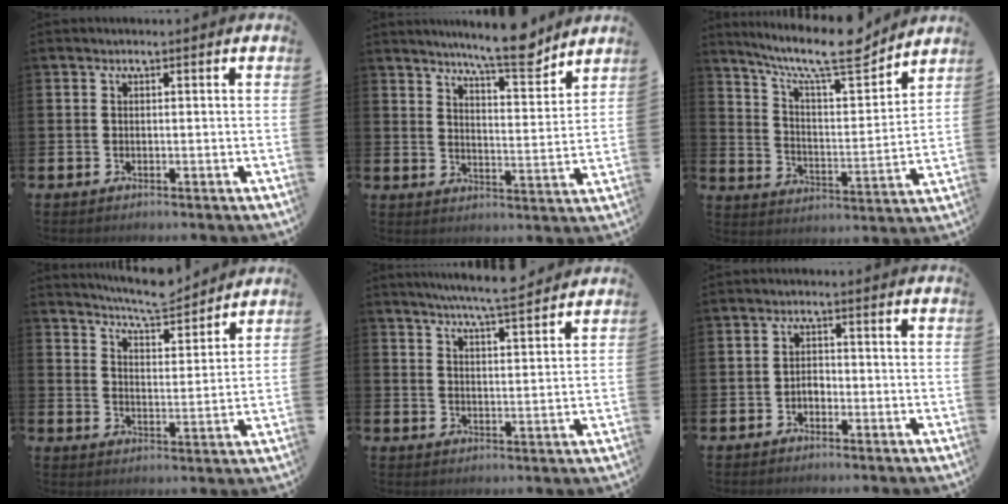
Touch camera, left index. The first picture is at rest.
{"total": 9.2, "force": [8.4, 0.9, 3.6], "torque": [-0.065, -0.051, 0.145]}
{"total": 11.9, "force": [9.8, 2.3, 6.3], "torque": [-0.126, -0.066, 0.163]}
{"total": 6.6, "force": [6.5, 0.3, 0.9], "torque": [-0.037, -0.042, 0.118]}
{"total": 6.4, "force": [6.2, -0.6, 1.7], "torque": [-0.048, -0.032, 0.108]}
{"total": 1.7, "force": [-0.9, 1.2, 0.9], "torque": [-0.017, 0.004, -0.021]}